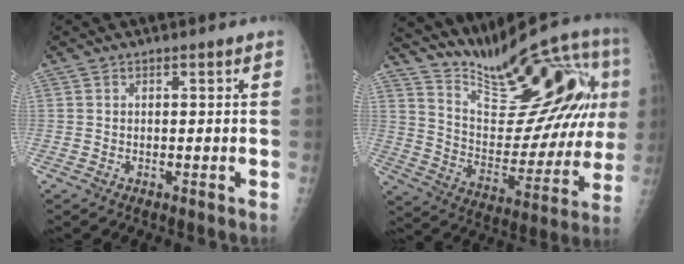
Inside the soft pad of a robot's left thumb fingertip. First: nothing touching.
{"total": 25.5, "force": [12.1, 8.3, 20.9], "torque": [-0.283, -0.033, 0.207]}